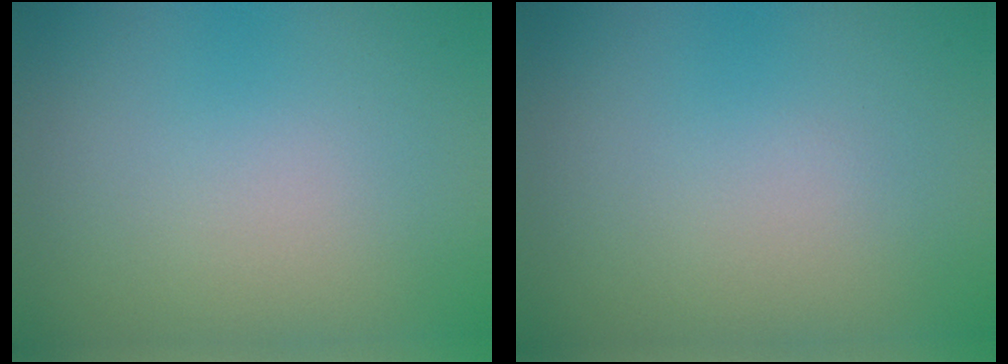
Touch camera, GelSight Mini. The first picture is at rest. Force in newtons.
{"total": 0.0}